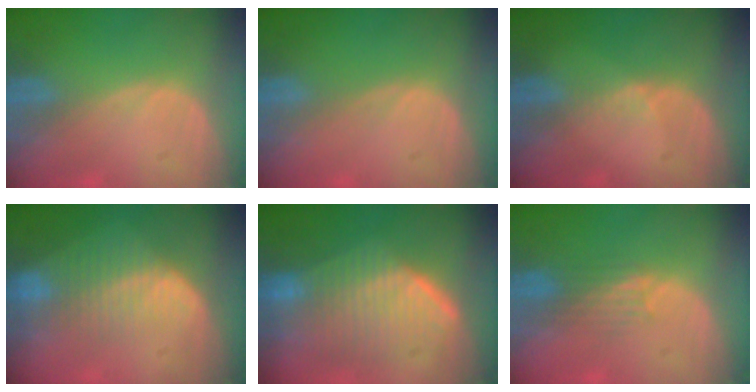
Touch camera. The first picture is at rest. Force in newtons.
{"total": 0.0}
{"total": 1.4, "press": 0.9, "slide": 1.1}
{"total": 8.5, "press": 7.2, "slide": 4.6}
{"total": 9.3, "press": 9.0, "slide": 2.5}
{"total": 3.7, "press": 3.2, "slide": 1.8}